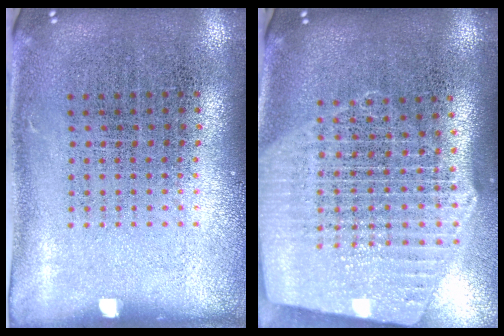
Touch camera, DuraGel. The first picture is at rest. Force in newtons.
{"total": 2.7, "press": 2.3, "slide": 1.4}